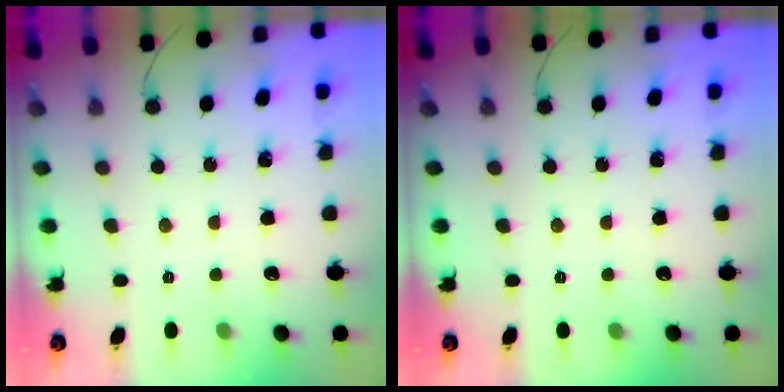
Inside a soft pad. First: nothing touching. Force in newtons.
{"total": 0.0}